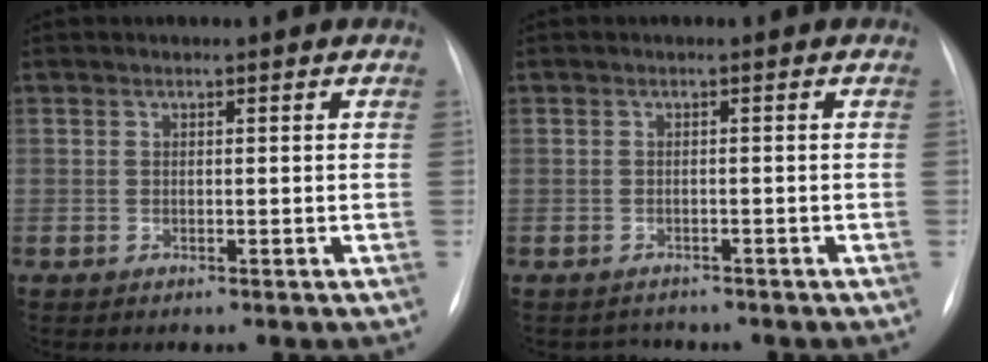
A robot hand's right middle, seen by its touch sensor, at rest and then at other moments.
{"total": 1.6, "force": [-1.5, 0.5, -0.5], "torque": [0.009, -0.003, -0.020]}